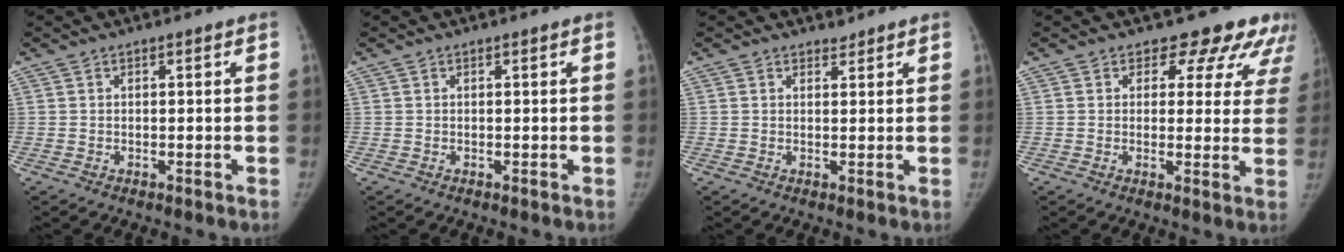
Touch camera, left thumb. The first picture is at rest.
{"total": 0.0}
{"total": 1.3, "force": [1.1, 0.6, 0.0], "torque": [0.012, -0.009, 0.013]}
{"total": 10.9, "force": [8.7, 5.9, 2.8], "torque": [0.028, -0.037, 0.072]}